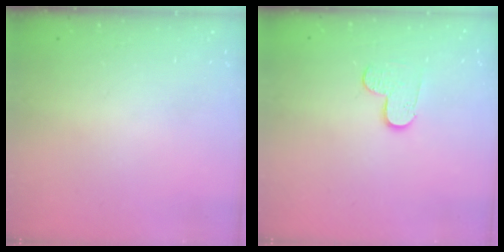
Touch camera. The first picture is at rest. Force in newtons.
{"total": 4.8, "press": 4.8, "slide": 0.5}